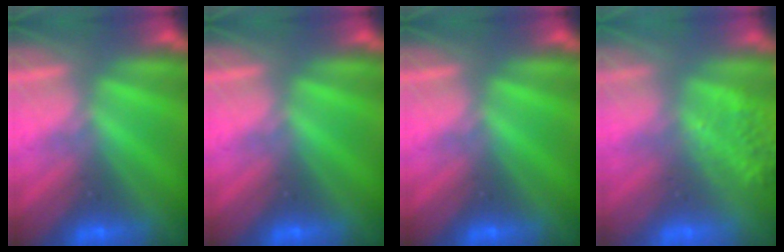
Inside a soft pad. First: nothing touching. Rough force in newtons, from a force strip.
{"total": 0.0}
{"total": 0.0}
{"total": 5.6}